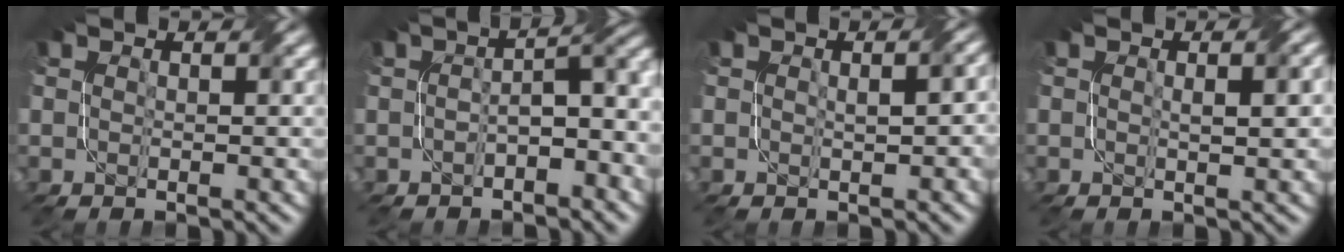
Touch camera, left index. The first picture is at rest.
{"total": 4.5, "force": [-1.1, 1.8, 3.9], "torque": [-0.053, 0.010, -0.021]}
{"total": 2.2, "force": [0.1, 0.7, 2.1], "torque": [-0.034, 0.005, 0.005]}
{"total": 2.6, "force": [0.2, 0.5, 2.5], "torque": [-0.039, 0.004, 0.003]}